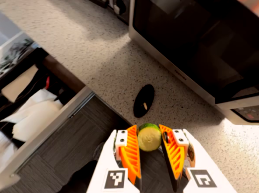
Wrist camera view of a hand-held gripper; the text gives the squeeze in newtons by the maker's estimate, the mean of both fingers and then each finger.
{"total": 8.3, "left": 8.1, "right": 8.5}